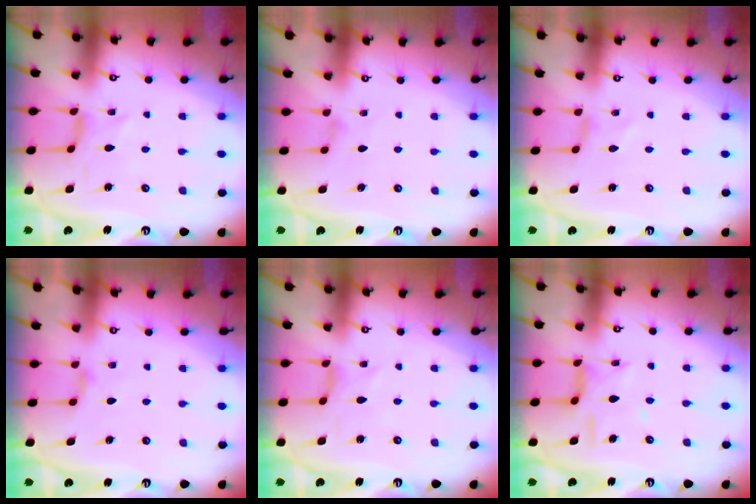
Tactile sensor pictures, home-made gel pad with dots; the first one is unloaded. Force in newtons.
{"total": 0.8, "press": 0.7, "slide": 0.3}
{"total": 0.0}
{"total": 1.9, "press": 1.9, "slide": 0.4}
{"total": 1.8, "press": 1.8, "slide": 0.3}
{"total": 10.6, "press": 10.5, "slide": 0.7}